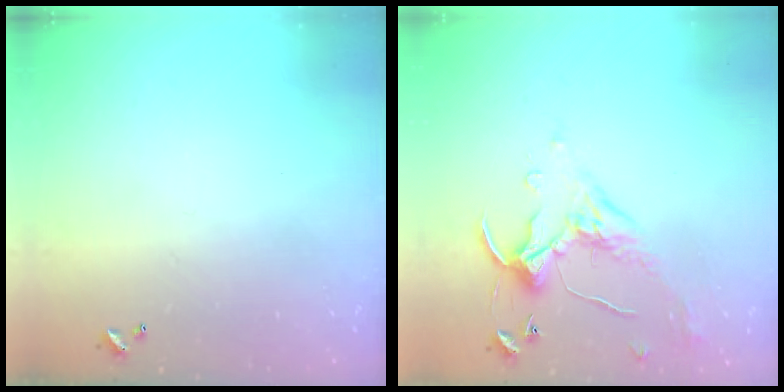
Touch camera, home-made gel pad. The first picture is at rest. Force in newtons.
{"total": 1.6, "press": 1.2, "slide": 1.1}